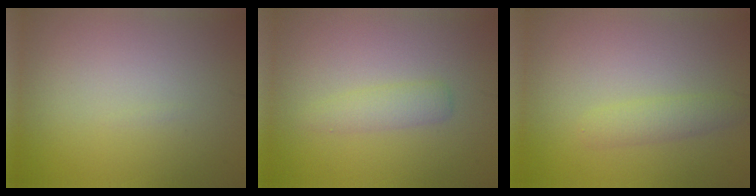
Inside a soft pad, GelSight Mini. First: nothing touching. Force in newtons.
{"total": 1.8, "press": 1.8, "slide": 0.1}
{"total": 1.9, "press": 1.9, "slide": 0.1}